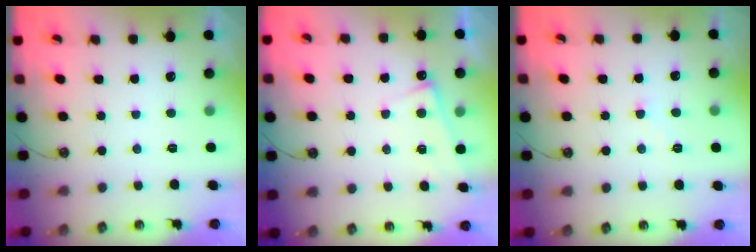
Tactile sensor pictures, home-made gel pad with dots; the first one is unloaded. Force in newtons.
{"total": 4.8, "press": 4.8, "slide": 0.5}
{"total": 1.1, "press": 1.0, "slide": 0.4}